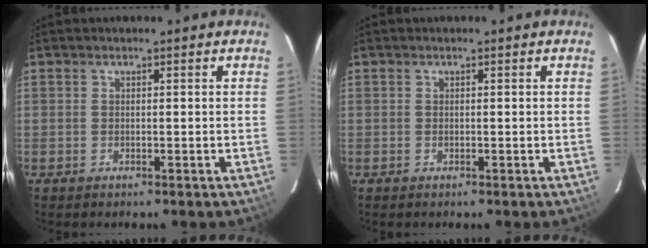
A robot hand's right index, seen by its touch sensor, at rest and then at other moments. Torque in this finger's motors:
{"motor_torque": [0.00, 0.00, 0.01, 0.00]}